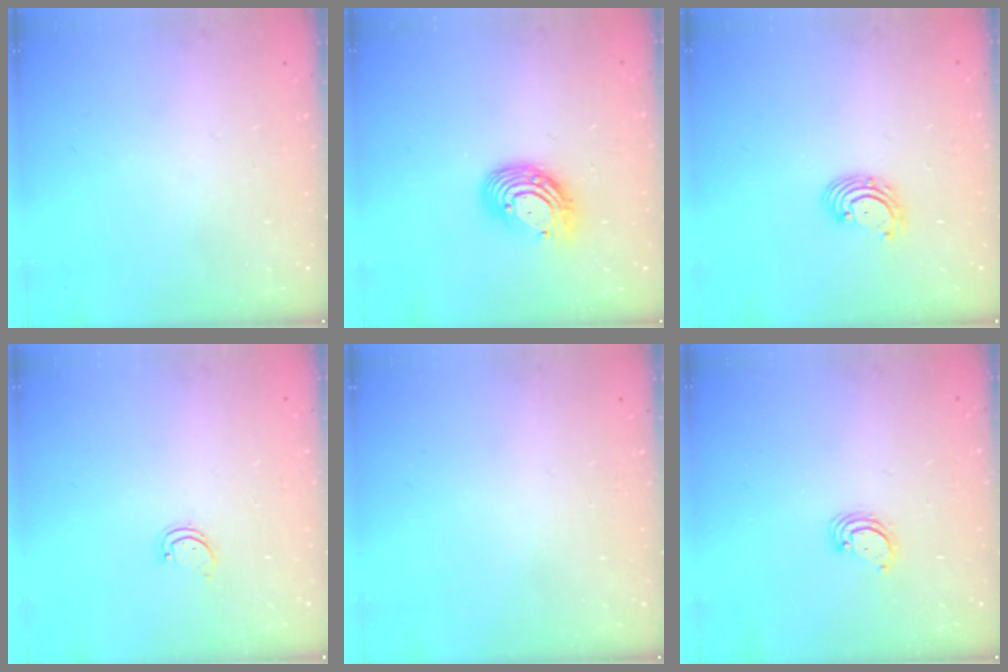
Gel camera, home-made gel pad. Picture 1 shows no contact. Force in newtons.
{"total": 11.1, "press": 11.1, "slide": 0.7}
{"total": 2.9, "press": 2.9, "slide": 0.1}
{"total": 1.7, "press": 1.7, "slide": 0.3}
{"total": 0.0}
{"total": 2.9, "press": 2.9, "slide": 0.3}